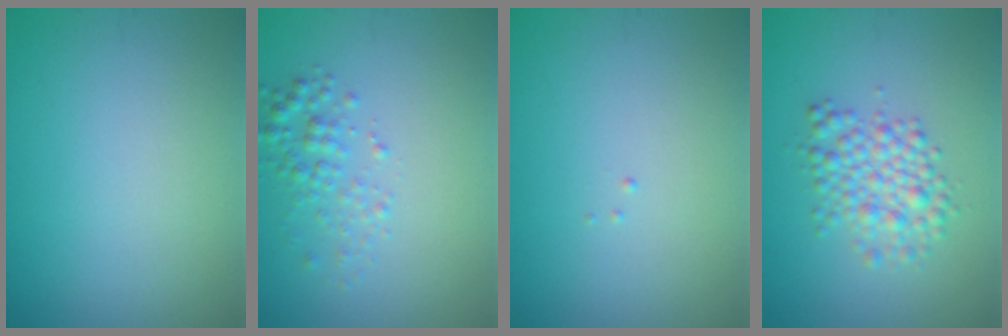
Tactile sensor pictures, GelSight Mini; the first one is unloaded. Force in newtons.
{"total": 2.0, "press": 2.0, "slide": 0.1}
{"total": 0.0}
{"total": 3.6, "press": 3.6, "slide": 0.1}